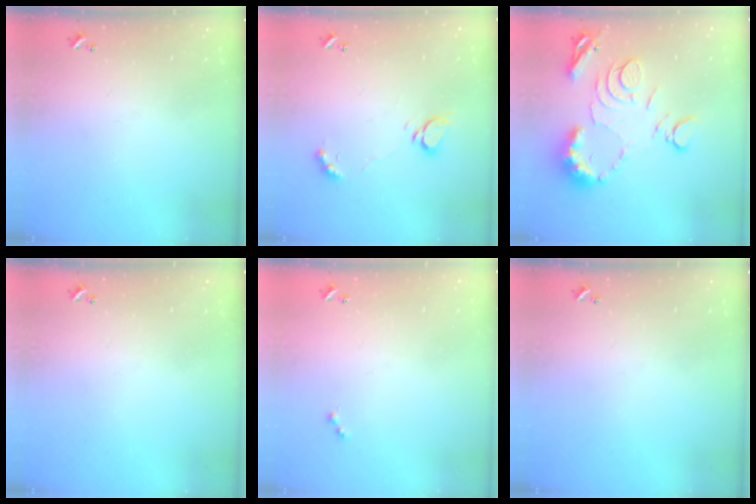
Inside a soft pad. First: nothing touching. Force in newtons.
{"total": 2.8, "press": 2.8, "slide": 0.3}
{"total": 12.8, "press": 12.7, "slide": 1.3}
{"total": 0.0}
{"total": 0.0}
{"total": 0.0}